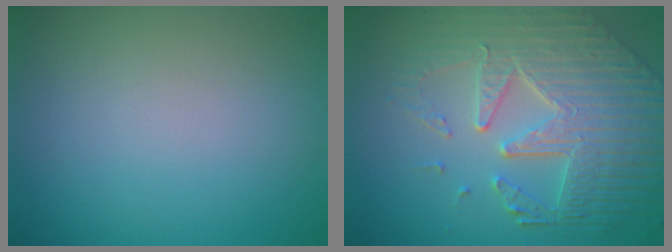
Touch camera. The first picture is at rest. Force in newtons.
{"total": 8.1, "press": 6.0, "slide": 5.5}